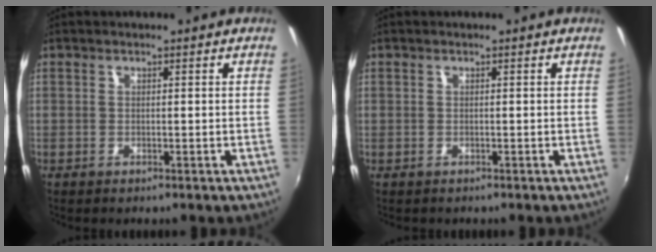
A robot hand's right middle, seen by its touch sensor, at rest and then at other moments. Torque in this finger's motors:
{"motor_torque": [-2.14, 0.00, -1.05, -0.21]}